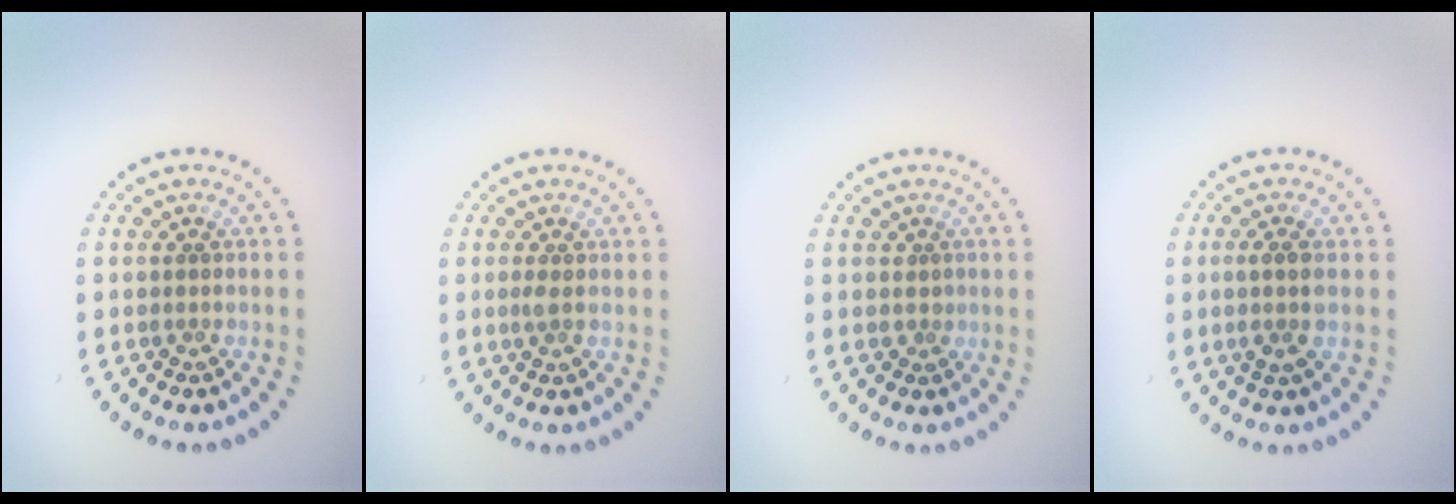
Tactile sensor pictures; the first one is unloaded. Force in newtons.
{"total": 0.6, "press": 0.5, "slide": 0.3}
{"total": 0.7, "press": 0.3, "slide": 0.6}
{"total": 2.1, "press": 1.7, "slide": 1.2}